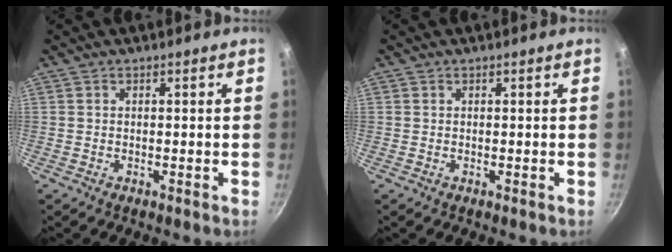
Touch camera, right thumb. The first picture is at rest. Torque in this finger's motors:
{"motor_torque": [0.24, -0.18, -0.17, -0.14, 0.09]}